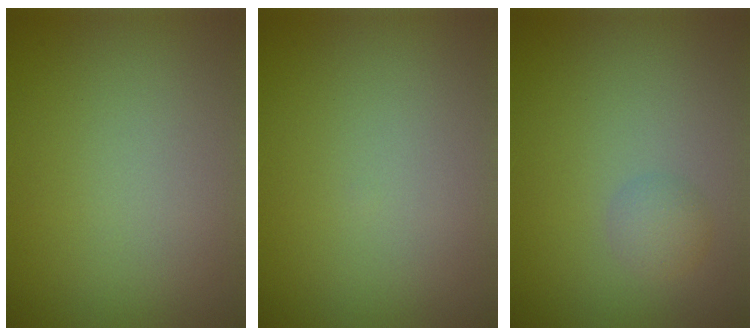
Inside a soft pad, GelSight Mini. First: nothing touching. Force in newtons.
{"total": 0.0}
{"total": 1.4, "press": 1.4, "slide": 0.1}